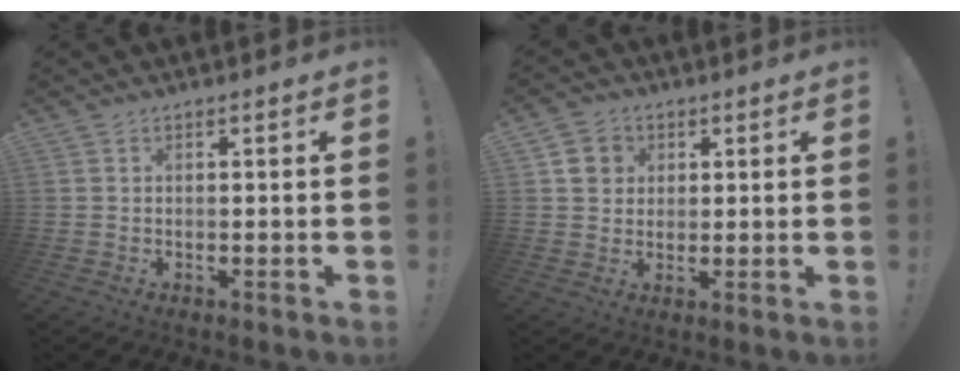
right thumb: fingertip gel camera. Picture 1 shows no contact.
{"total": 6.2, "force": [2.0, 5.6, 1.9], "torque": [-0.025, 0.000, 0.041]}